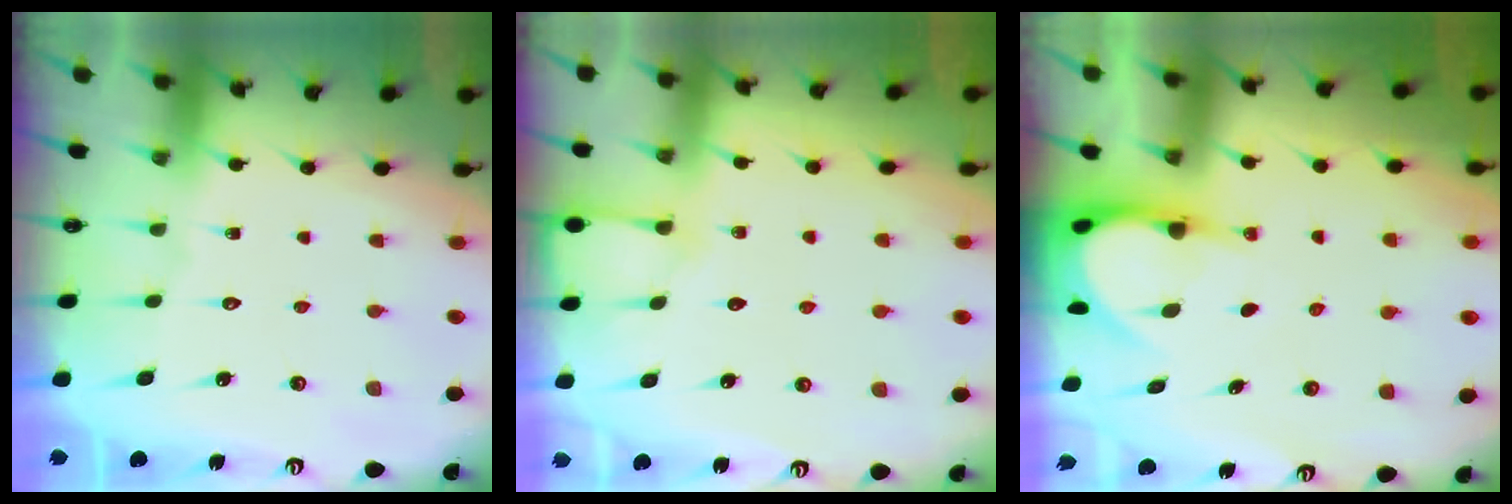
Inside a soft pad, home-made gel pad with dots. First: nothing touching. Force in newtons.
{"total": 4.1, "press": 4.1, "slide": 0.6}
{"total": 5.4, "press": 5.4, "slide": 0.4}